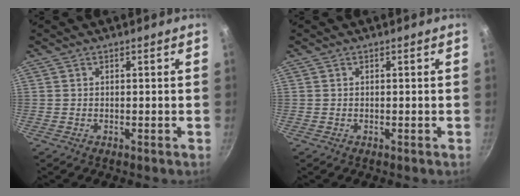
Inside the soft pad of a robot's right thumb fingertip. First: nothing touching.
{"total": 0.0}